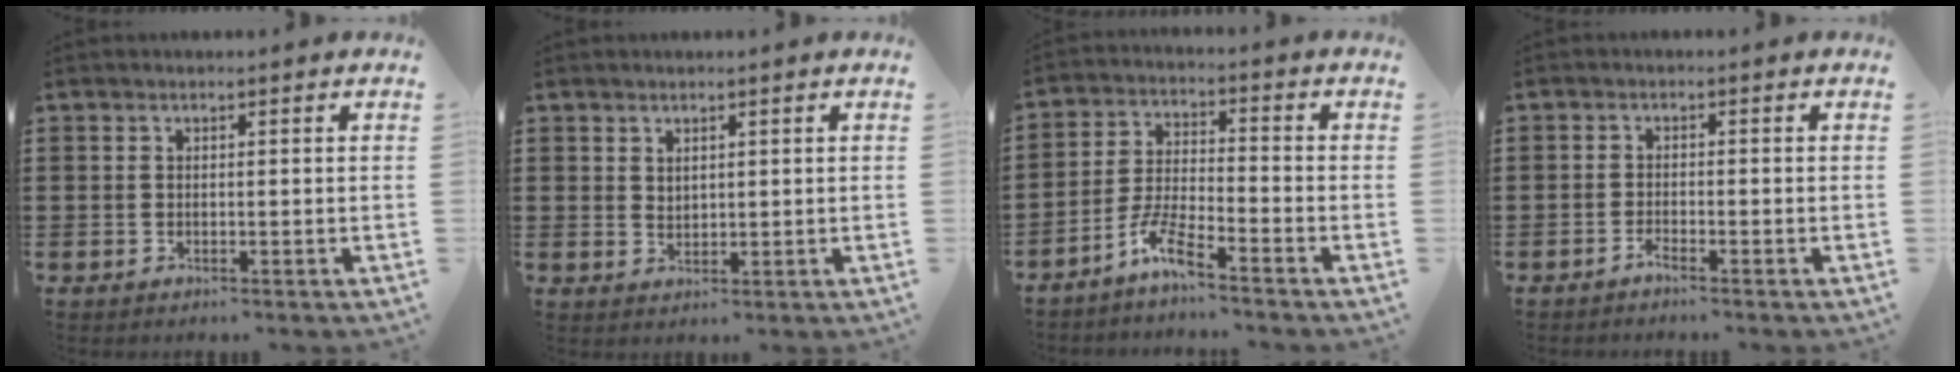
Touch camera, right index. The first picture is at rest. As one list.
[{"total": 1.6, "force": [1.4, 0.8, 0.3], "torque": [-0.007, 0.001, 0.028]}, {"total": 5.9, "force": [-4.7, 0.6, 3.4], "torque": [-0.088, -0.006, -0.096]}, {"total": 1.3, "force": [-1.2, -0.1, 0.5], "torque": [-0.011, -0.001, -0.023]}]